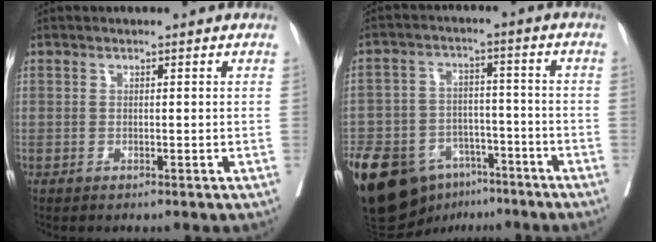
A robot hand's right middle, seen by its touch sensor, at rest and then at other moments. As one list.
[{"total": 17.7, "force": [-10.9, 10.6, 9.1], "torque": [-0.192, 0.009, -0.174]}]